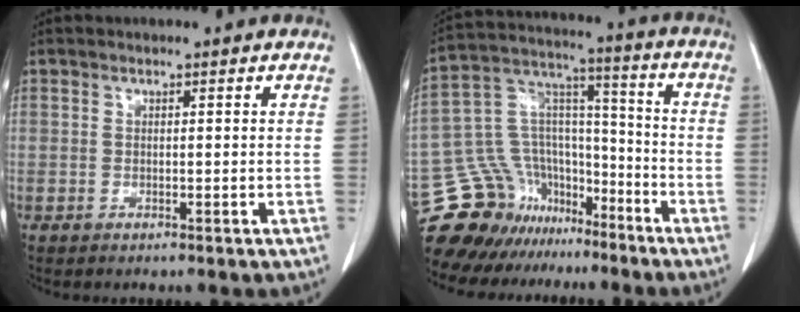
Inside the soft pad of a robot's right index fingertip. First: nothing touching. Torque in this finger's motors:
{"motor_torque": [-0.78, -0.17, -0.87, -0.20]}